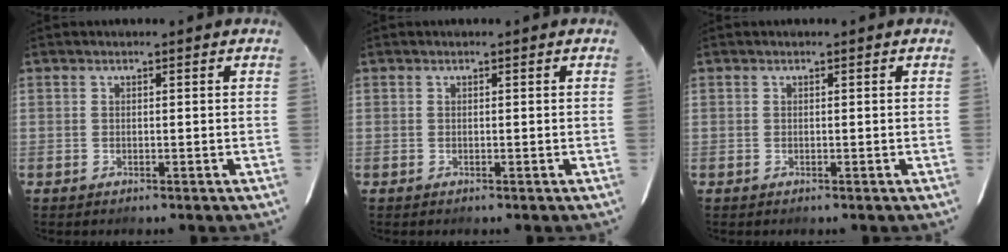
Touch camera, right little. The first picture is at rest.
{"total": 0.0}
{"total": 0.0}